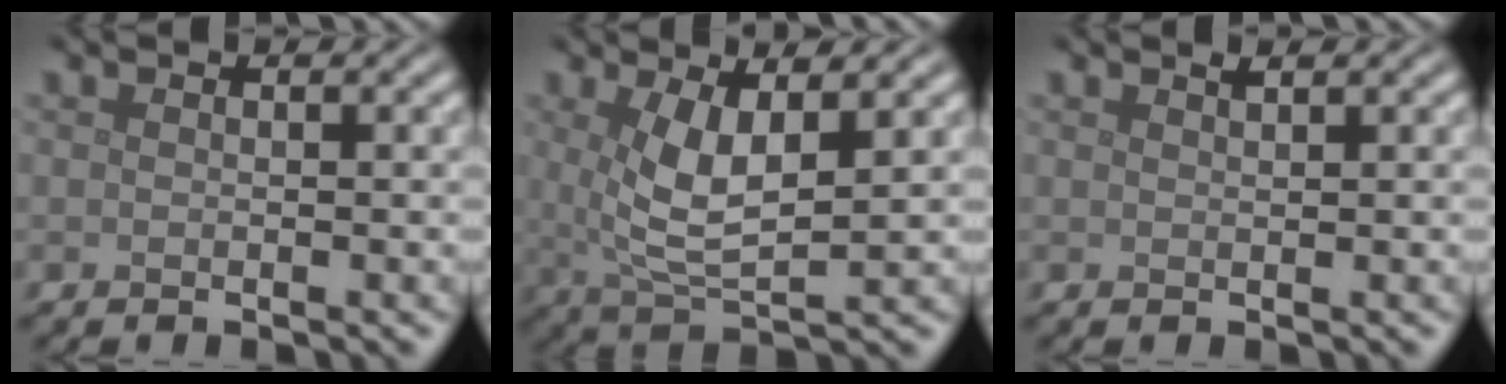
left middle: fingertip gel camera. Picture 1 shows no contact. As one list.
[{"total": 4.7, "force": [1.2, 1.5, 4.3], "torque": [-0.087, -0.007, 0.029]}, {"total": 0.7, "force": [0.6, 0.1, 0.4], "torque": [-0.004, 0.001, 0.012]}]